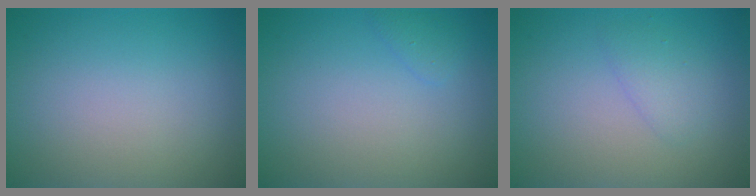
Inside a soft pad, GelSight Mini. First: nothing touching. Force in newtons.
{"total": 0.9, "press": 0.9, "slide": 0.0}
{"total": 1.6, "press": 1.6, "slide": 0.1}